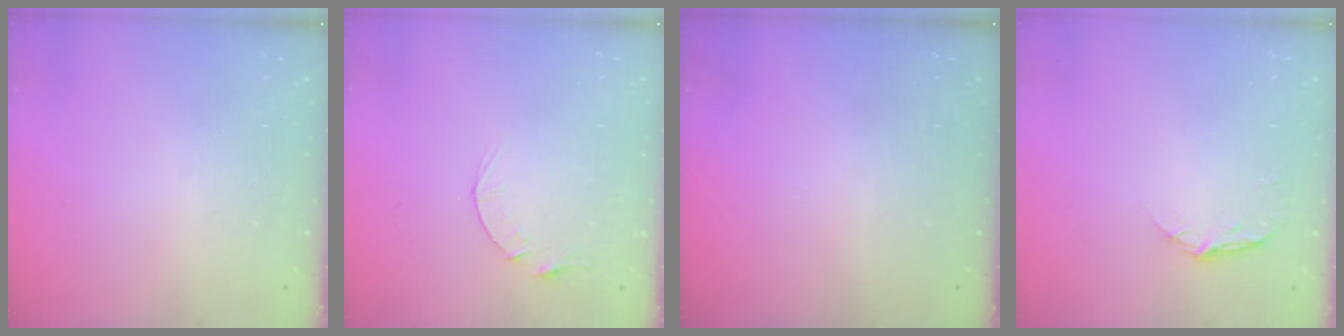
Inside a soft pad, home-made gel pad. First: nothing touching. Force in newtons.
{"total": 3.9, "press": 3.9, "slide": 0.5}
{"total": 0.0}
{"total": 5.2, "press": 5.2, "slide": 0.7}